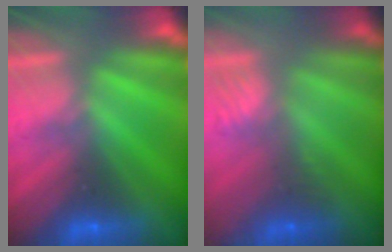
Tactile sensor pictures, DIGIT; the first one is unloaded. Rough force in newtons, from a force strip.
{"total": 2.4}